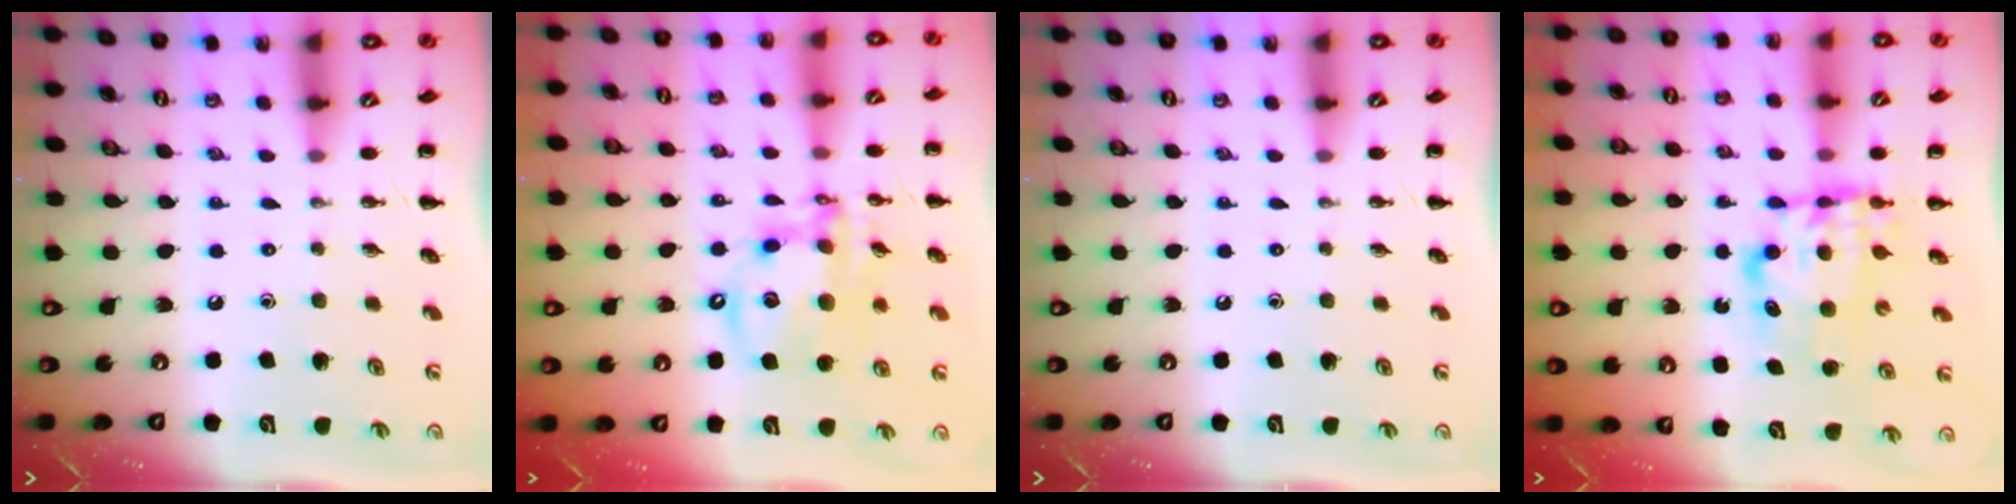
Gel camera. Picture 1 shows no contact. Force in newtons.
{"total": 13.3, "press": 12.9, "slide": 3.4}
{"total": 0.0}
{"total": 6.9, "press": 6.8, "slide": 1.1}